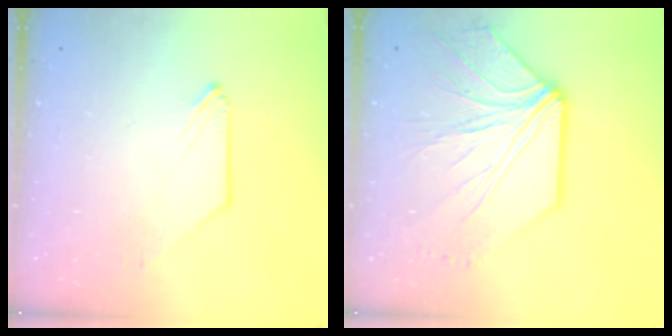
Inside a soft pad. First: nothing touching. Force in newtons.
{"total": 10.7, "press": 10.6, "slide": 1.5}